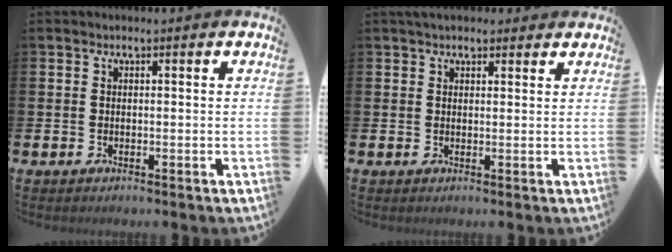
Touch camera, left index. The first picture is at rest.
{"total": 2.5, "force": [2.3, 1.0, 0.5], "torque": [-0.002, -0.005, 0.038]}